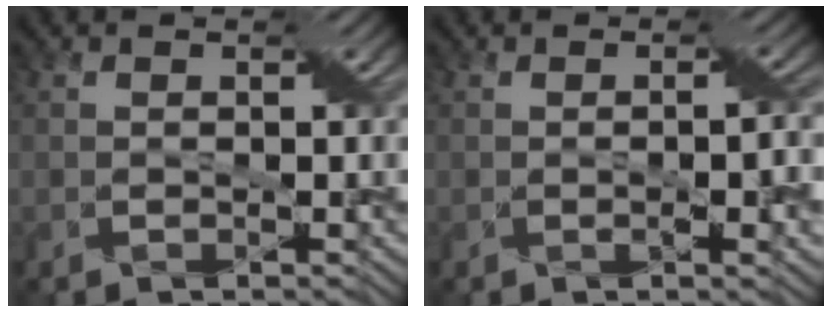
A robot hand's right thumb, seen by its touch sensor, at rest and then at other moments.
{"total": 3.8, "force": [-0.5, 0.8, 3.7], "torque": [-0.059, 0.000, -0.005]}